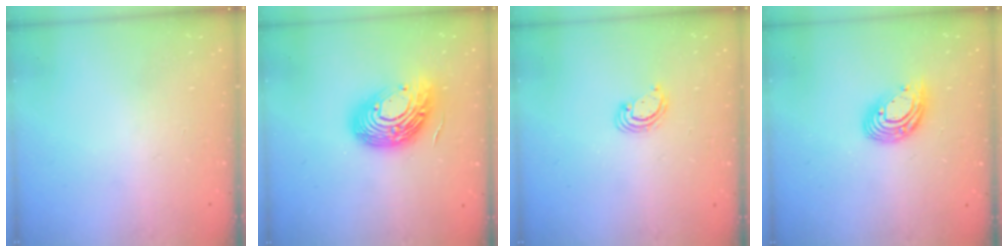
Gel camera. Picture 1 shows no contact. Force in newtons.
{"total": 17.0, "press": 16.9, "slide": 1.2}
{"total": 2.5, "press": 2.5, "slide": 0.3}
{"total": 12.1, "press": 12.0, "slide": 1.2}